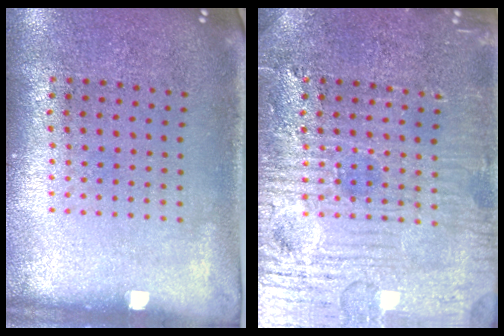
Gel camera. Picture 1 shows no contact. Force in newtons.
{"total": 6.1, "press": 6.1, "slide": 0.6}